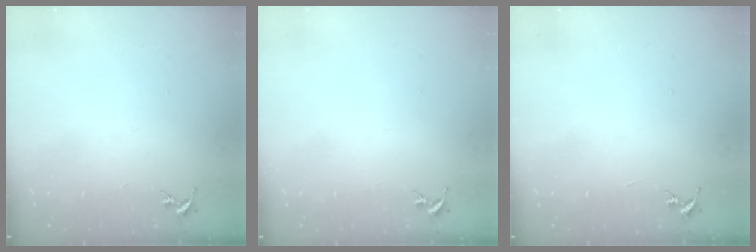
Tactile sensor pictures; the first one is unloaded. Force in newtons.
{"total": 0.0}
{"total": 0.0}